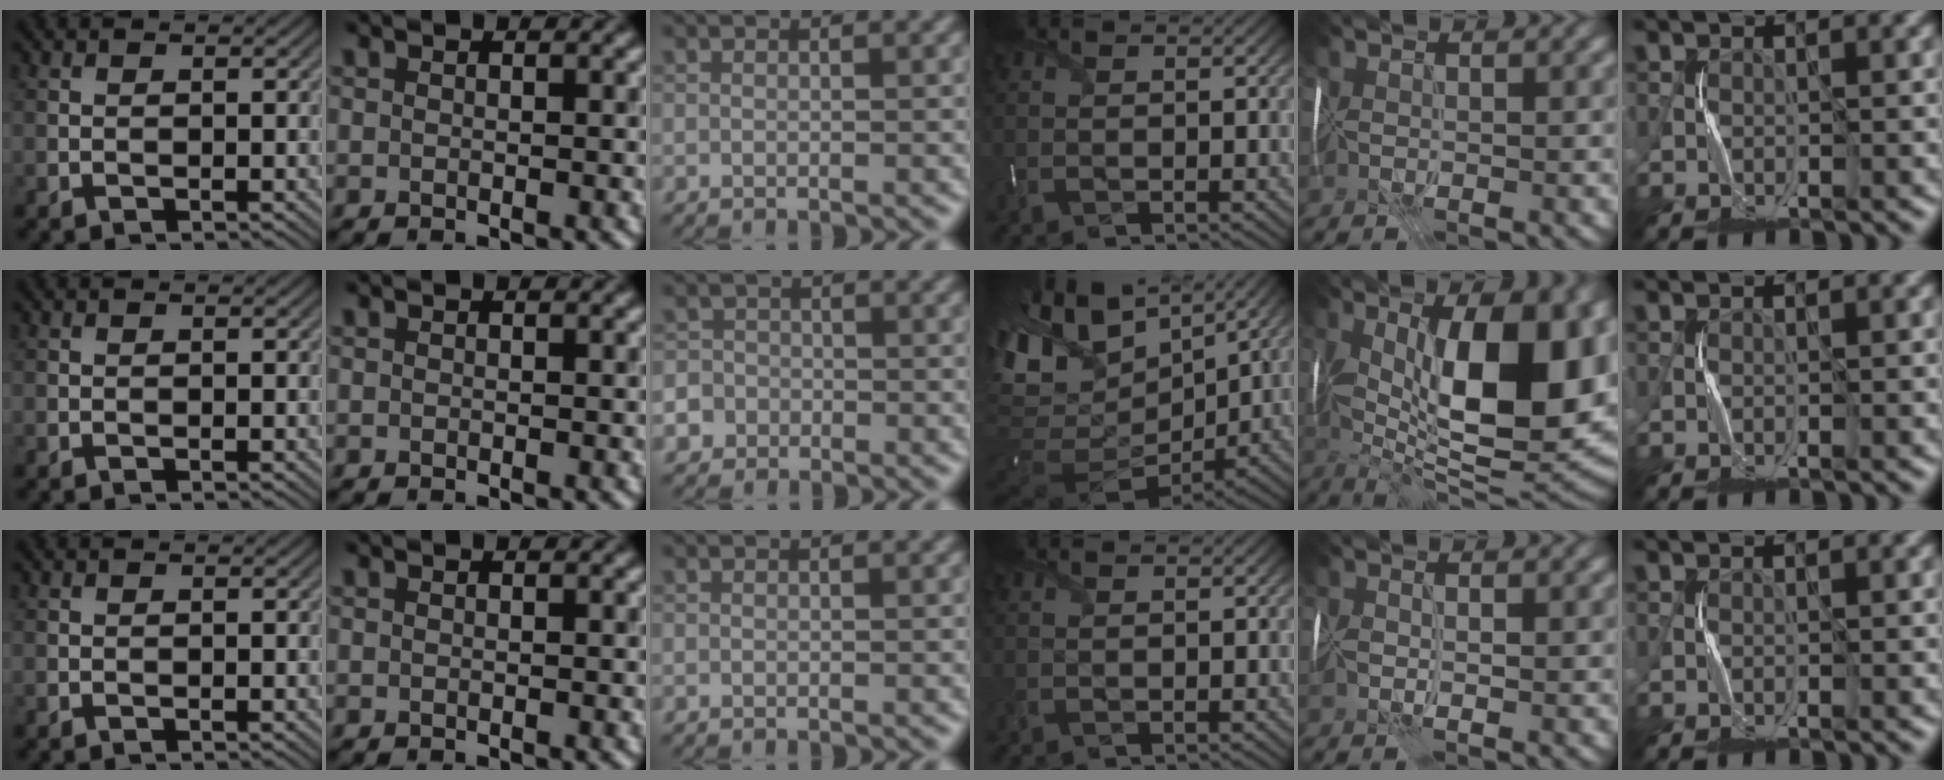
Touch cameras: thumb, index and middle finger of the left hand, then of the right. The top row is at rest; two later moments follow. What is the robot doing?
{"motion": "wrap", "object": "plastic wrap"}